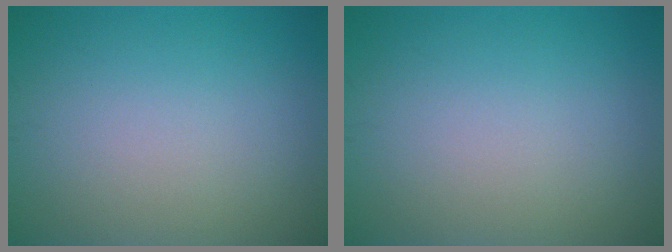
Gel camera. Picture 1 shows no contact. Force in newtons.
{"total": 0.0}